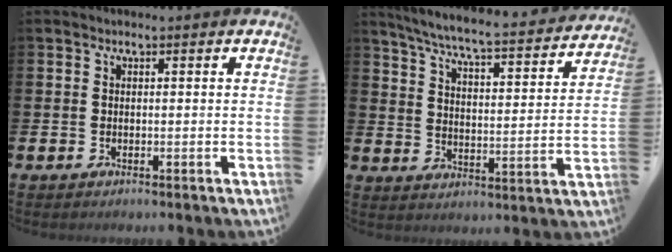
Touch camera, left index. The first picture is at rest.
{"total": 6.2, "force": [5.6, 0.2, 2.6], "torque": [-0.079, -0.045, 0.090]}